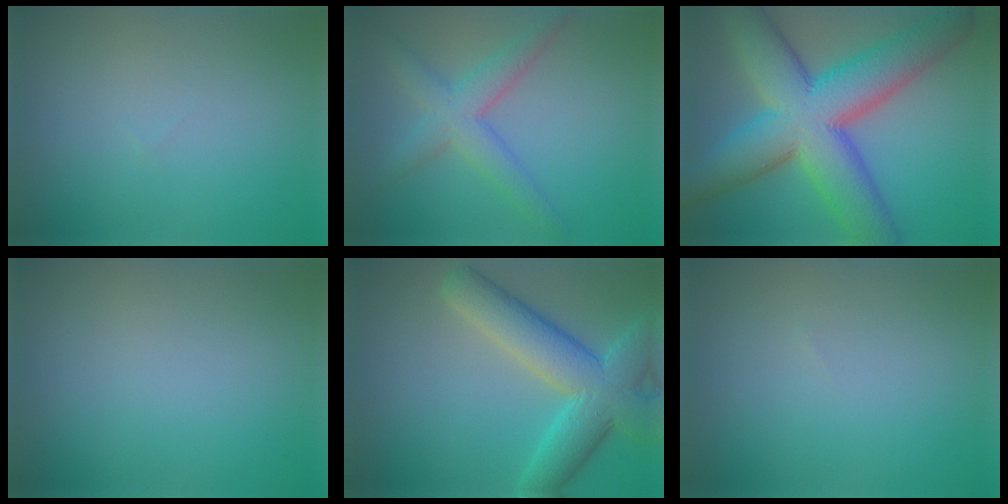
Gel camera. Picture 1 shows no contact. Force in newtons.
{"total": 3.9, "press": 3.9, "slide": 0.1}
{"total": 13.8, "press": 13.8, "slide": 0.3}
{"total": 0.0}
{"total": 7.8, "press": 7.8, "slide": 0.5}
{"total": 0.0}